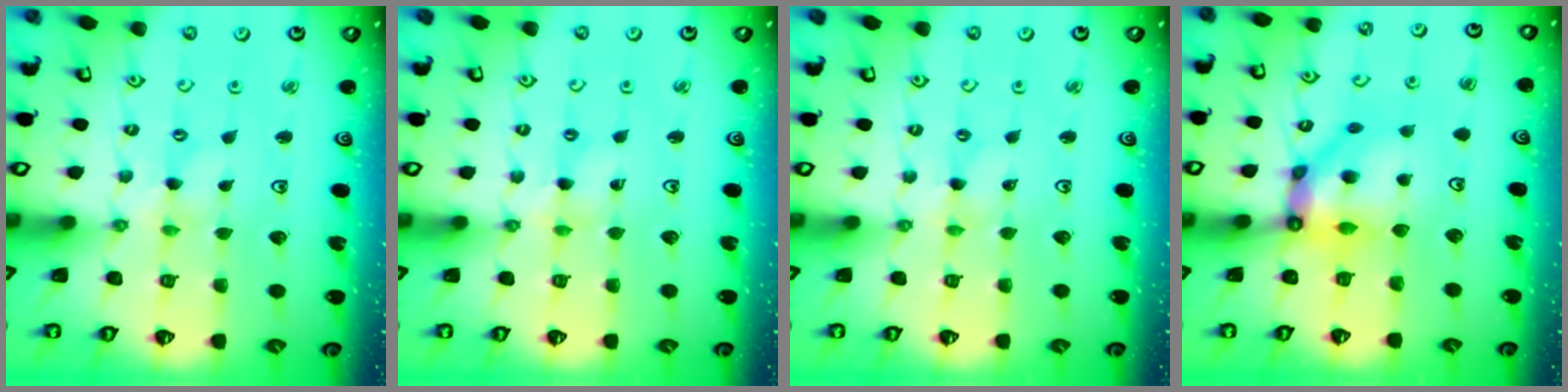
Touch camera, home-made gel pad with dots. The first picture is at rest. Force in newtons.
{"total": 1.6, "press": 1.6, "slide": 0.3}
{"total": 0.0}
{"total": 11.1, "press": 10.9, "slide": 1.8}